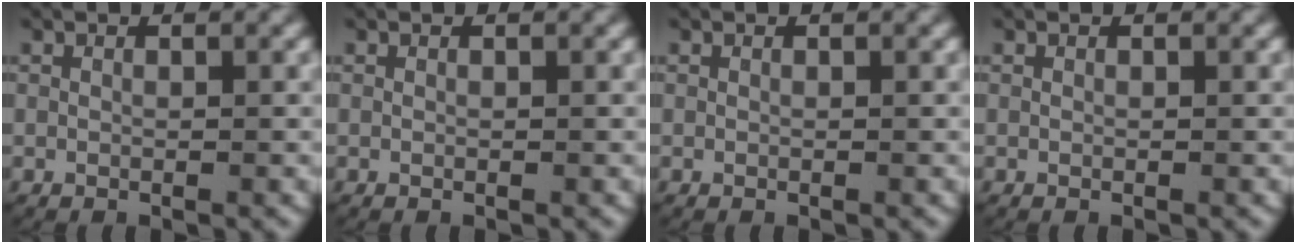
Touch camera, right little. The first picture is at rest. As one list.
[{"total": 0.0}, {"total": 0.0}, {"total": 0.0}]